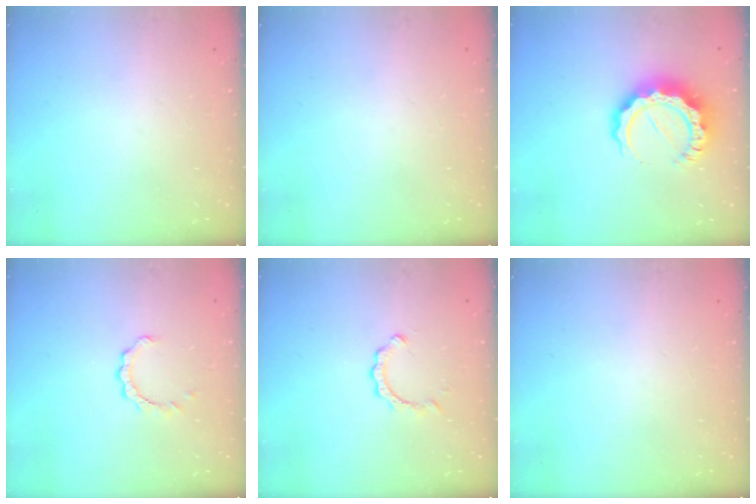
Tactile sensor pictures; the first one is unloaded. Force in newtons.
{"total": 0.0}
{"total": 12.1, "press": 12.0, "slide": 1.3}
{"total": 3.8, "press": 3.7, "slide": 0.3}
{"total": 2.3, "press": 2.3, "slide": 0.3}
{"total": 0.0}